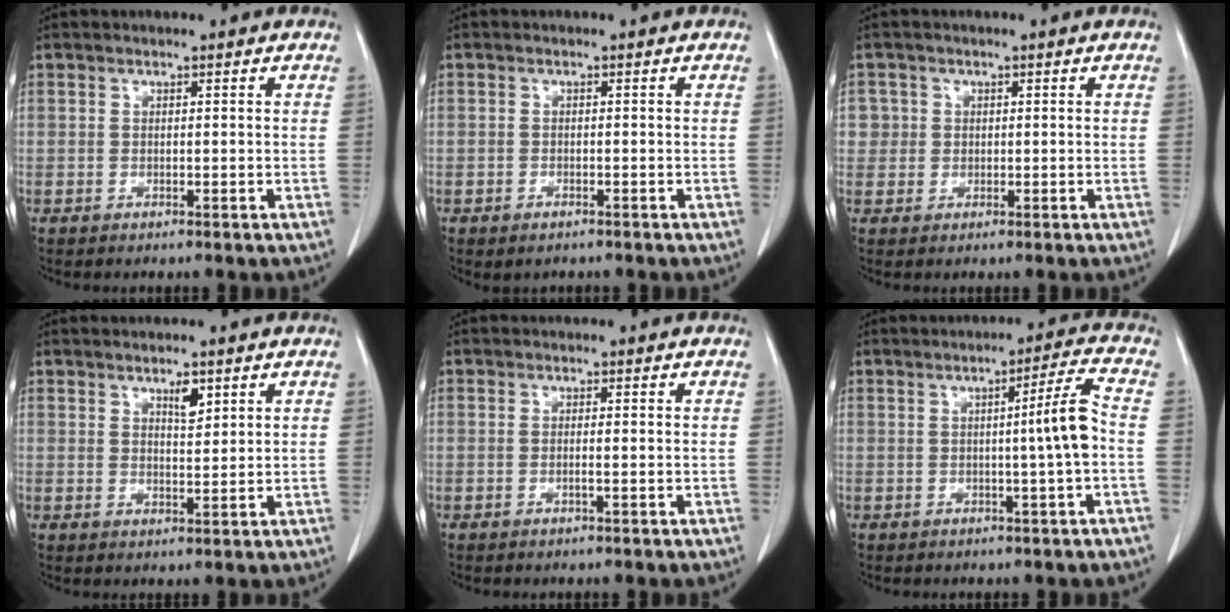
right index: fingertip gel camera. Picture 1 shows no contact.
{"total": 1.3, "force": [-0.9, 0.7, 0.7], "torque": [-0.015, -0.001, -0.007]}
{"total": 2.6, "force": [0.6, 2.6, -0.2], "torque": [0.022, 0.004, 0.006]}
{"total": 2.7, "force": [1.7, 0.9, 2.0], "torque": [-0.035, -0.003, 0.031]}
{"total": 0.8, "force": [-0.2, -0.1, 0.7], "torque": [-0.016, -0.001, -0.004]}
{"total": 5.8, "force": [-0.6, -1.2, 5.7], "torque": [-0.082, 0.006, -0.008]}